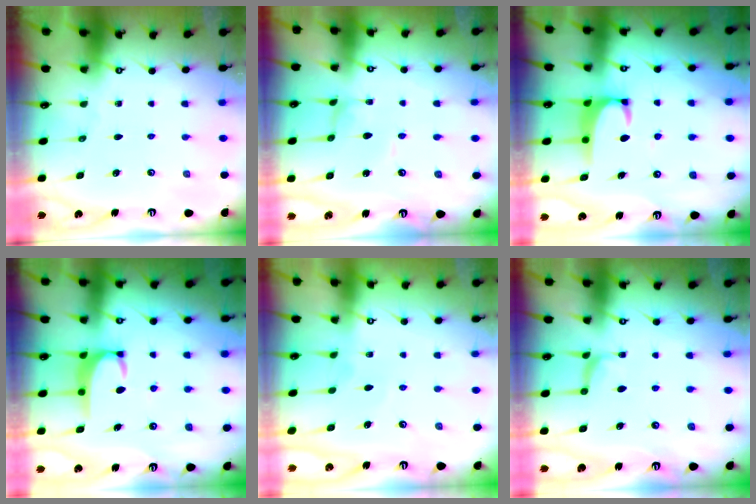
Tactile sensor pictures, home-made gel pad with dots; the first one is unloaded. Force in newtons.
{"total": 2.2, "press": 2.2, "slide": 0.1}
{"total": 1.9, "press": 1.9, "slide": 0.3}
{"total": 2.9, "press": 2.8, "slide": 0.5}
{"total": 4.0, "press": 4.0, "slide": 0.6}
{"total": 2.9, "press": 2.7, "slide": 0.9}